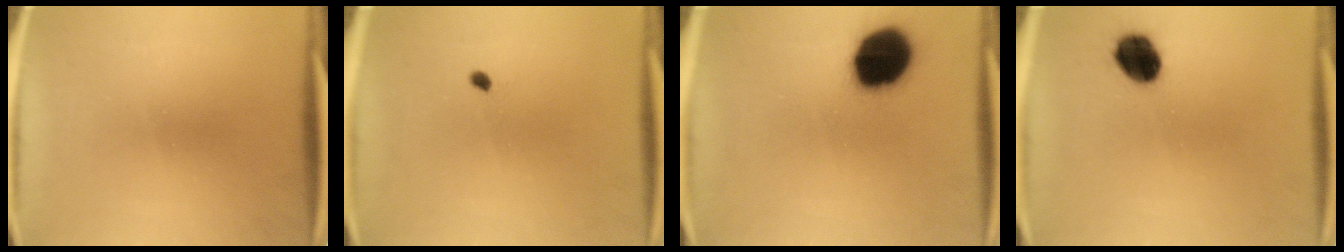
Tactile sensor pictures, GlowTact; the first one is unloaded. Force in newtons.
{"total": 0.8}
{"total": 16.1}
{"total": 8.5}